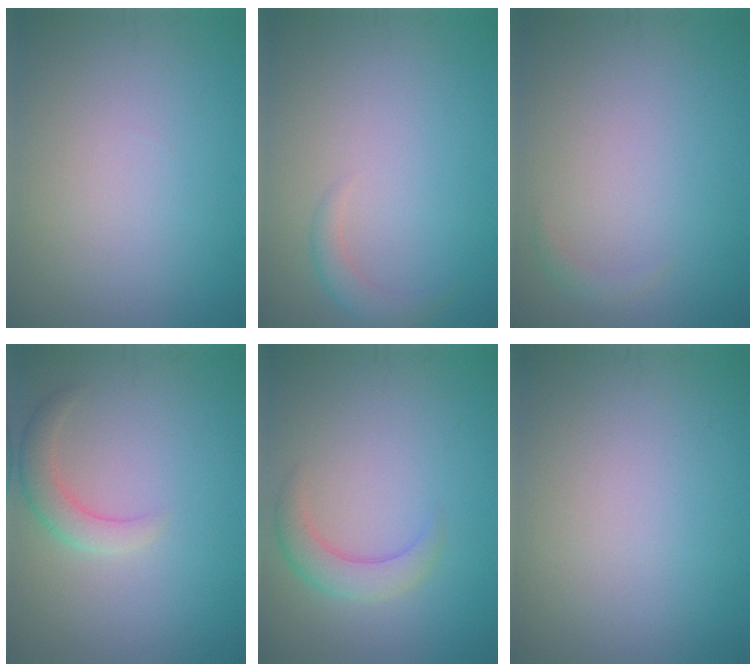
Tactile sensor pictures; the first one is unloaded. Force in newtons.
{"total": 1.5, "press": 1.5, "slide": 0.1}
{"total": 0.7, "press": 0.7, "slide": 0.1}
{"total": 2.5, "press": 2.5, "slide": 0.2}
{"total": 2.8, "press": 2.8, "slide": 0.1}
{"total": 0.0}